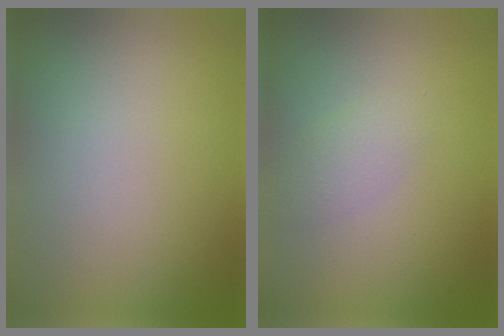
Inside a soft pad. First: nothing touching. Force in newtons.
{"total": 1.4, "press": 1.4, "slide": 0.1}